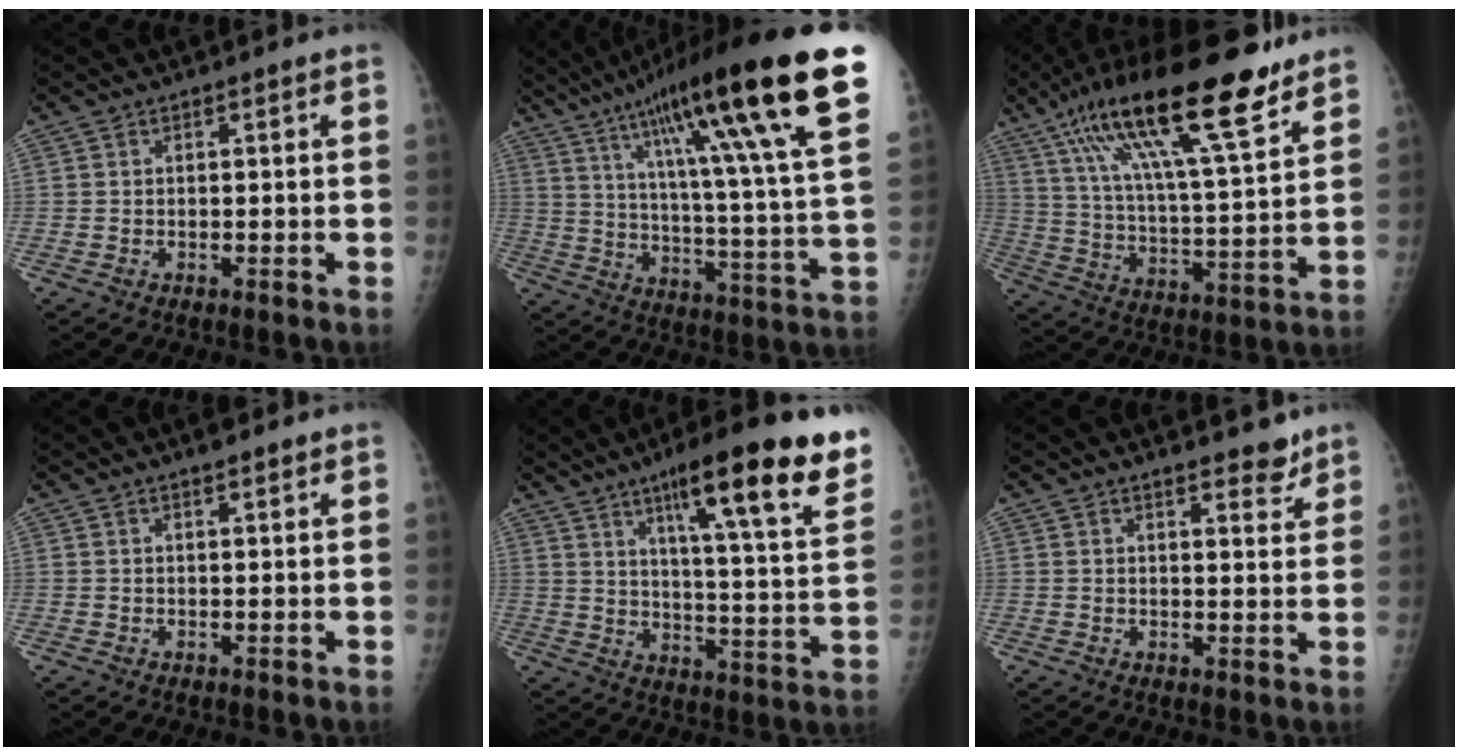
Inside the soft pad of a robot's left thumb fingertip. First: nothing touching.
{"total": 30.7, "force": [18.1, 3.1, 24.5], "torque": [-0.359, -0.053, 0.279]}
{"total": 23.8, "force": [14.9, 5.4, 17.8], "torque": [-0.294, -0.039, 0.254]}
{"total": 1.9, "force": [1.5, 0.5, 1.1], "torque": [-0.013, -0.007, 0.021]}
{"total": 22.8, "force": [13.8, 3.2, 17.9], "torque": [-0.235, -0.049, 0.200]}
{"total": 4.6, "force": [3.8, 1.3, 2.2], "torque": [-0.011, -0.025, 0.051]}